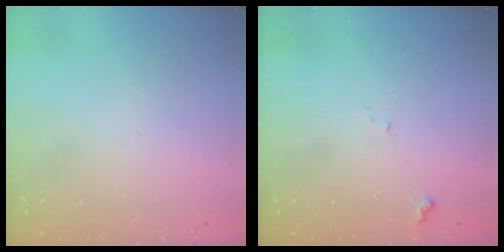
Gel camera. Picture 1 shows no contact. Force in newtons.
{"total": 7.4, "press": 7.4, "slide": 0.8}